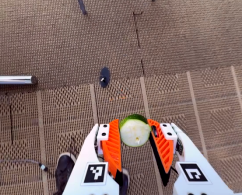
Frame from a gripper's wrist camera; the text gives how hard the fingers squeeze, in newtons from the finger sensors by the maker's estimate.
{"total": 9.0, "left": 8.7, "right": 9.4}